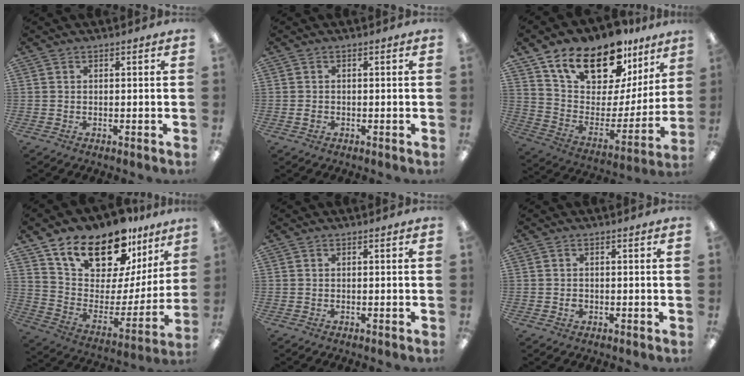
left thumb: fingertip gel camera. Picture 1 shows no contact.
{"total": 1.0, "force": [-0.3, 0.8, 0.5], "torque": [-0.009, 0.002, -0.007]}
{"total": 19.8, "force": [15.4, 8.4, 9.2], "torque": [-0.167, -0.106, 0.273]}
{"total": 19.4, "force": [15.7, 7.9, 8.3], "torque": [-0.156, -0.112, 0.279]}
{"total": 0.0}
{"total": 1.3, "force": [-0.2, 1.1, 0.6], "torque": [-0.011, 0.004, -0.005]}